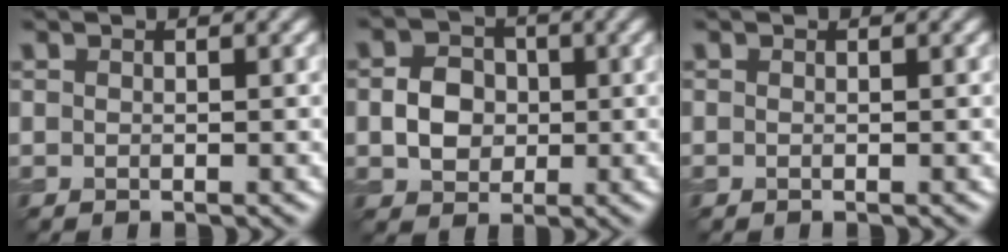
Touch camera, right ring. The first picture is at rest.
{"total": 3.4, "force": [-0.3, 2.9, 1.8], "torque": [-0.035, -0.002, -0.010]}
{"total": 0.0}